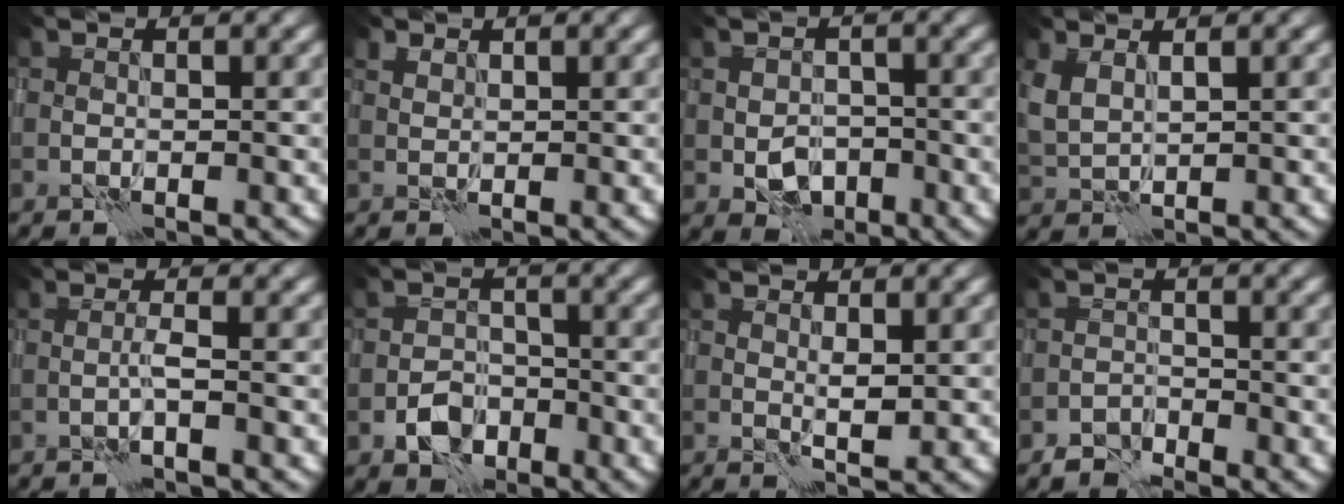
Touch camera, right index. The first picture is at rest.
{"total": 1.1, "force": [1.0, 0.6, 0.0], "torque": [0.001, 0.001, 0.017]}
{"total": 2.9, "force": [-1.0, 2.2, 1.7], "torque": [-0.023, -0.003, -0.015]}
{"total": 2.4, "force": [1.5, 1.2, 1.4], "torque": [-0.039, -0.001, 0.035]}
{"total": 0.9, "force": [-0.3, -0.2, 0.8], "torque": [-0.013, 0.006, -0.010]}
{"total": 2.9, "force": [-1.6, 2.1, 1.2], "torque": [-0.011, 0.002, -0.033]}
{"total": 1.3, "force": [0.5, 0.4, 1.2], "torque": [-0.019, -0.002, 0.011]}
{"total": 1.8, "force": [-1.7, 0.6, -0.1], "torque": [0.008, 0.003, -0.039]}